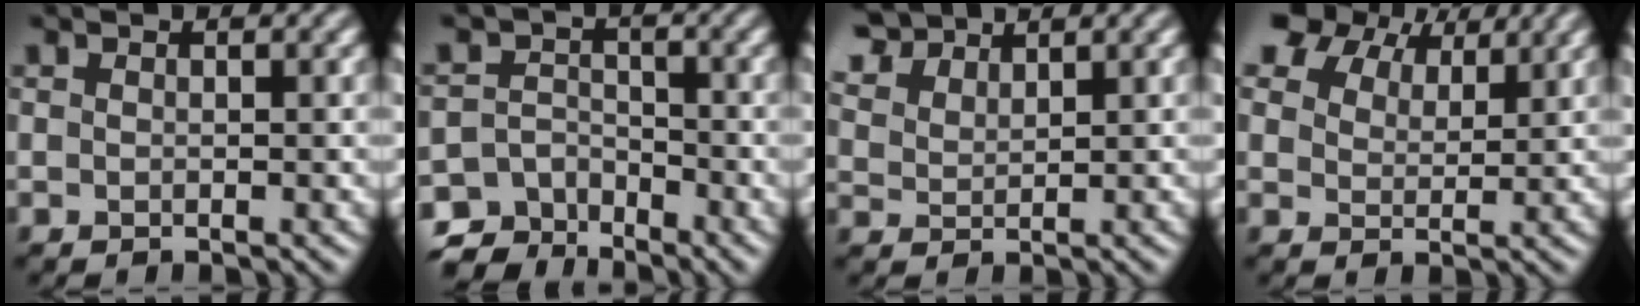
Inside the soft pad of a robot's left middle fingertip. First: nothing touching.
{"total": 7.8, "force": [-5.9, 4.9, 1.3], "torque": [0.002, -0.010, -0.102]}
{"total": 4.8, "force": [4.1, 2.0, 1.5], "torque": [-0.052, 0.006, 0.086]}
{"total": 7.1, "force": [5.9, 3.0, 2.5], "torque": [-0.061, 0.009, 0.110]}